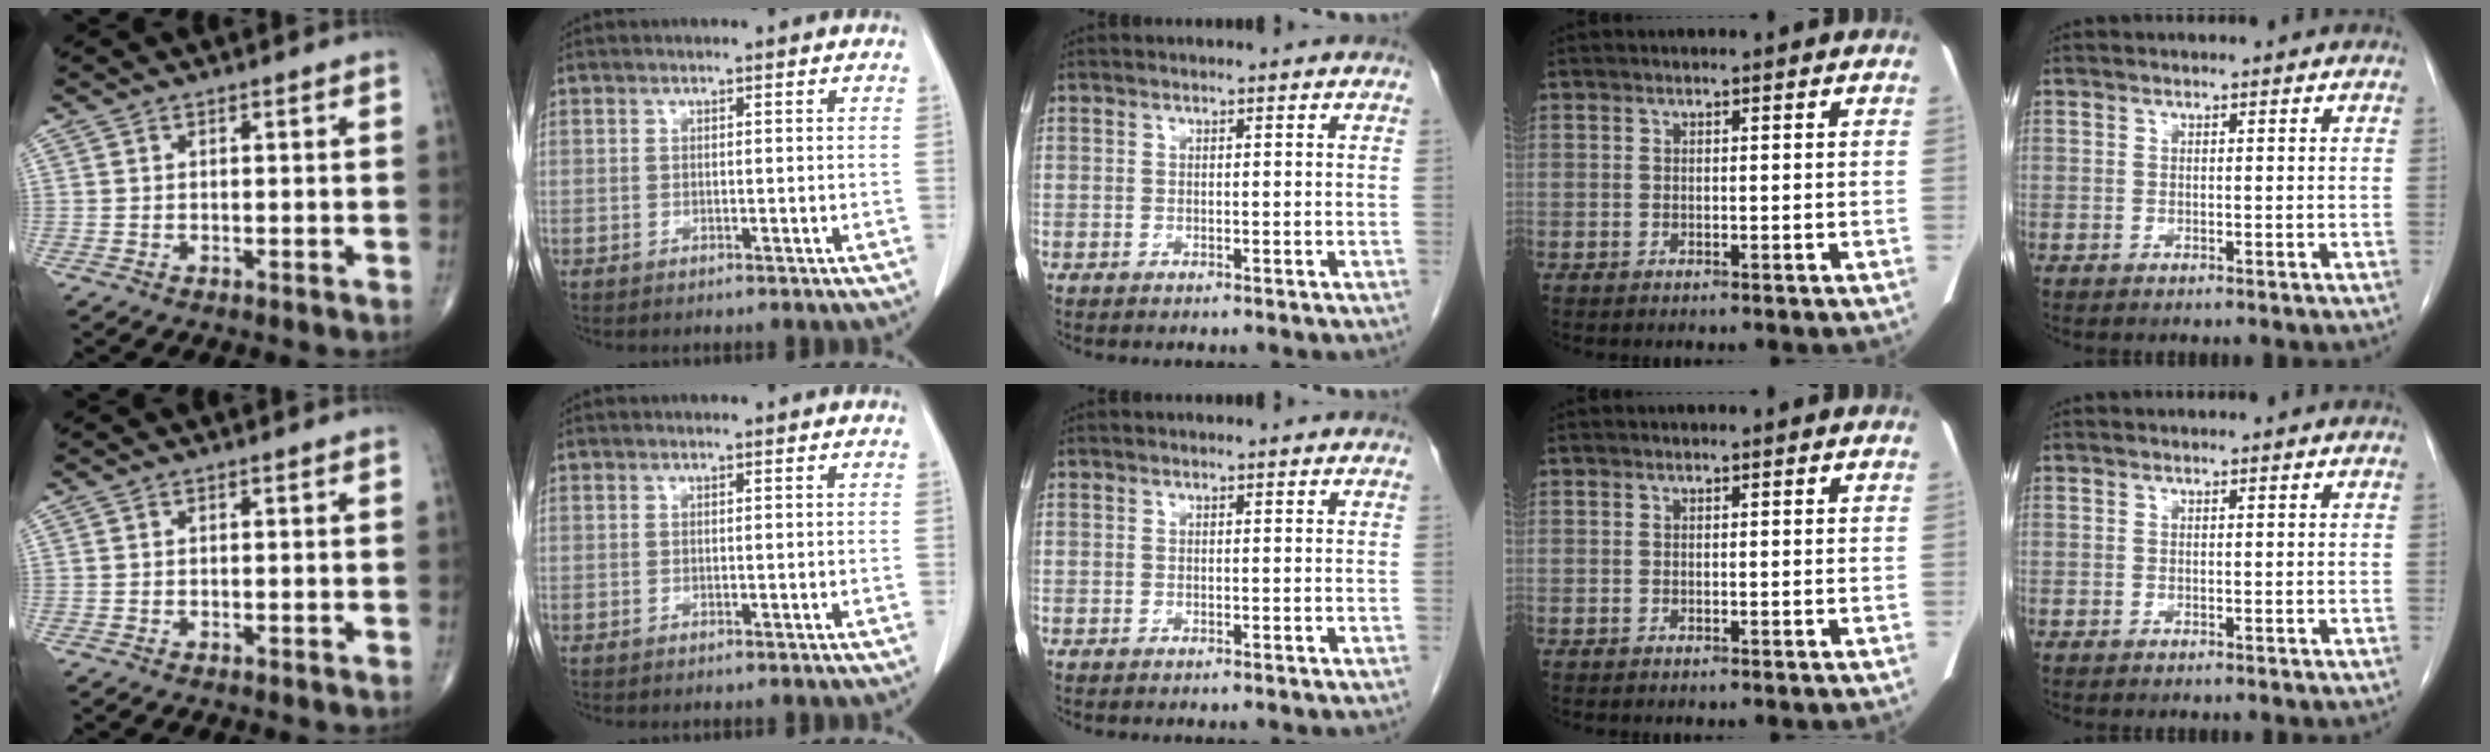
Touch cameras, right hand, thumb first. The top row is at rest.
{}